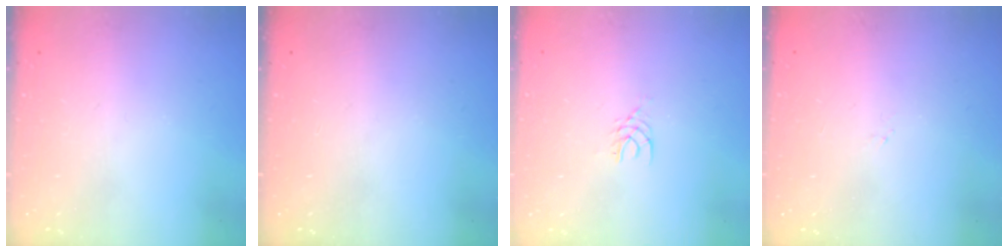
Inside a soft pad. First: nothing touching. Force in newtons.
{"total": 0.0}
{"total": 3.1, "press": 3.0, "slide": 0.4}
{"total": 0.0}